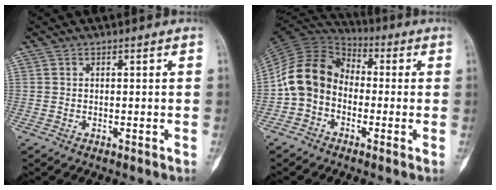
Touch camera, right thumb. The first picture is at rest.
{"total": 12.1, "force": [-2.1, 9.7, 6.9], "torque": [-0.119, 0.046, -0.055]}